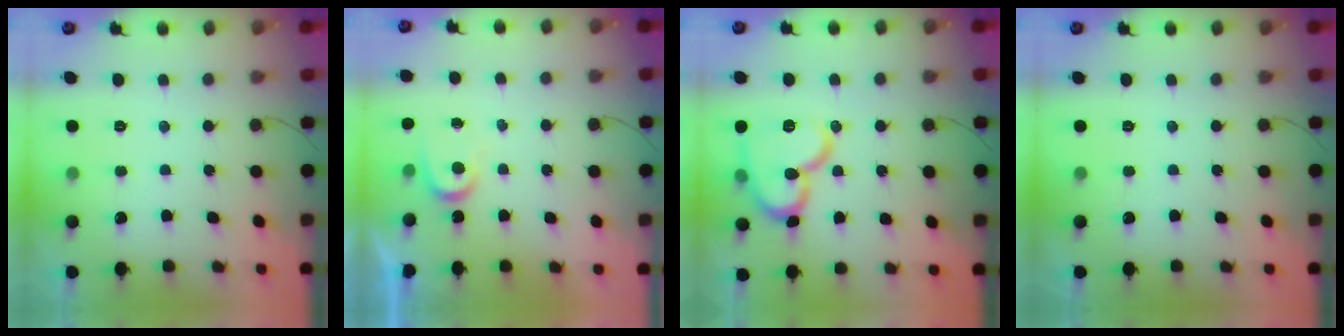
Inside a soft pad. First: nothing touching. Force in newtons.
{"total": 4.2, "press": 4.2, "slide": 0.3}
{"total": 15.3, "press": 15.2, "slide": 1.5}
{"total": 0.0}